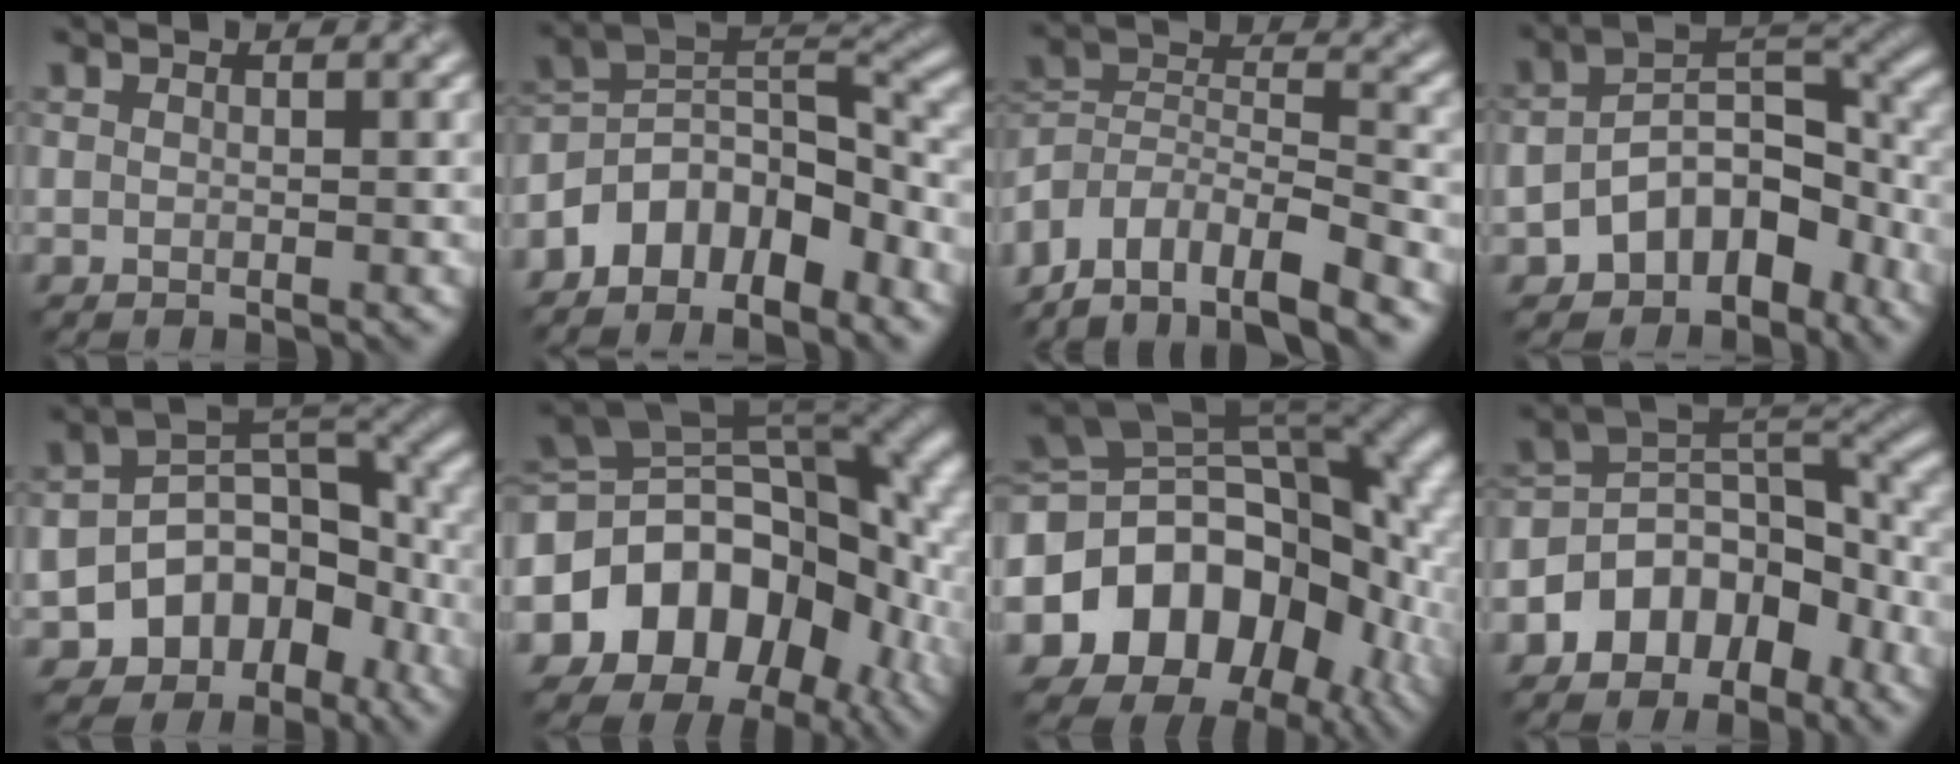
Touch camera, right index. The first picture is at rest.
{"total": 8.1, "force": [-5.1, 4.1, 4.9], "torque": [-0.070, 0.013, -0.107]}
{"total": 9.3, "force": [-6.9, 4.0, 4.8], "torque": [-0.085, 0.018, -0.121]}
{"total": 7.6, "force": [-3.8, 4.9, 4.4], "torque": [-0.047, 0.008, -0.071]}
{"total": 9.2, "force": [-4.1, 6.6, 5.0], "torque": [-0.065, -0.005, -0.068]}
{"total": 14.7, "force": [-3.3, 11.0, 9.2], "torque": [-0.145, 0.011, -0.064]}
{"total": 16.5, "force": [-3.6, 12.5, 10.3], "torque": [-0.168, 0.000, -0.062]}
{"total": 8.4, "force": [-4.0, 5.6, 4.9], "torque": [-0.062, 0.017, -0.082]}